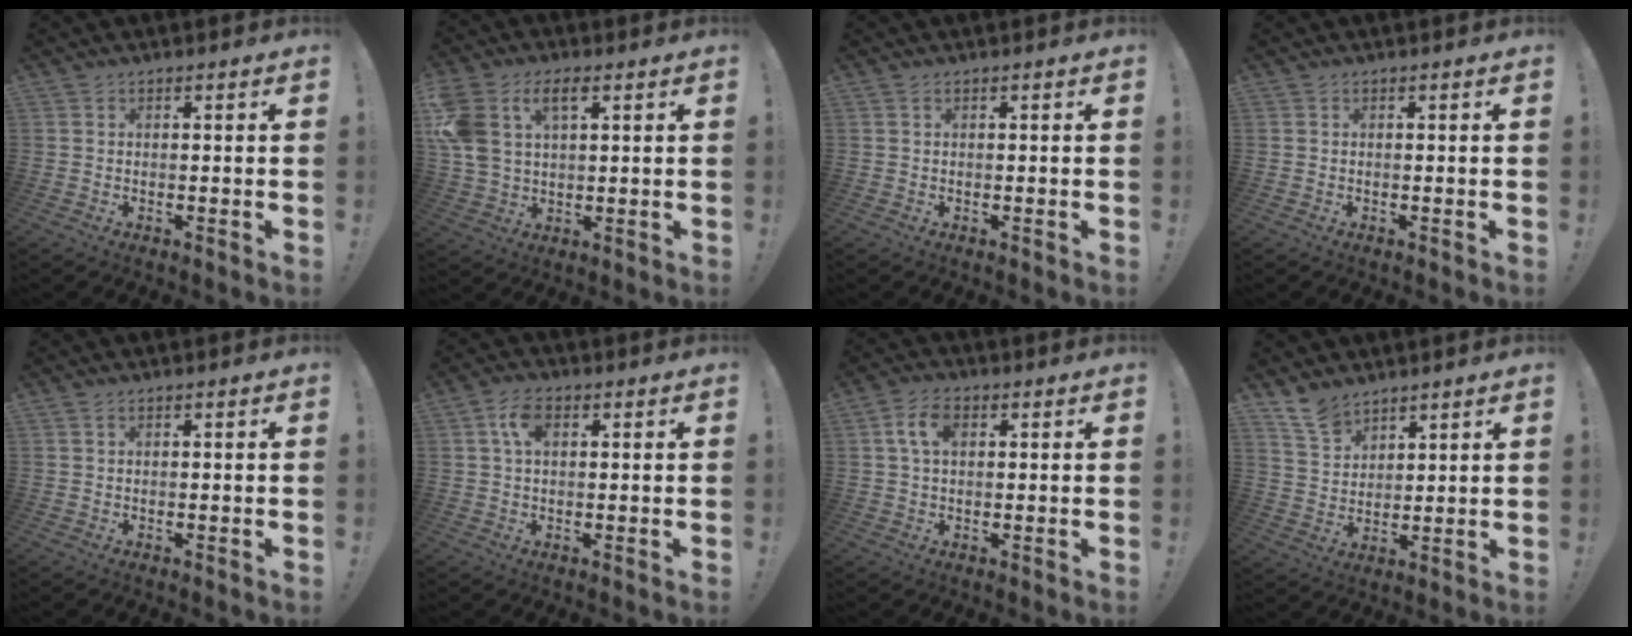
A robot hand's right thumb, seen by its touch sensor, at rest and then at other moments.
{"total": 10.8, "force": [4.5, 6.6, 7.2], "torque": [-0.160, -0.002, 0.086]}
{"total": 0.0}
{"total": 0.0}
{"total": 0.5, "force": [0.3, 0.2, 0.4], "torque": [-0.008, 0.000, 0.006]}
{"total": 6.0, "force": [1.9, 3.4, 4.6], "torque": [-0.079, 0.003, 0.032]}
{"total": 6.9, "force": [1.8, 4.2, 5.1], "torque": [-0.094, 0.005, 0.031]}
{"total": 9.0, "force": [7.4, 4.6, 2.2], "torque": [-0.046, -0.050, 0.144]}